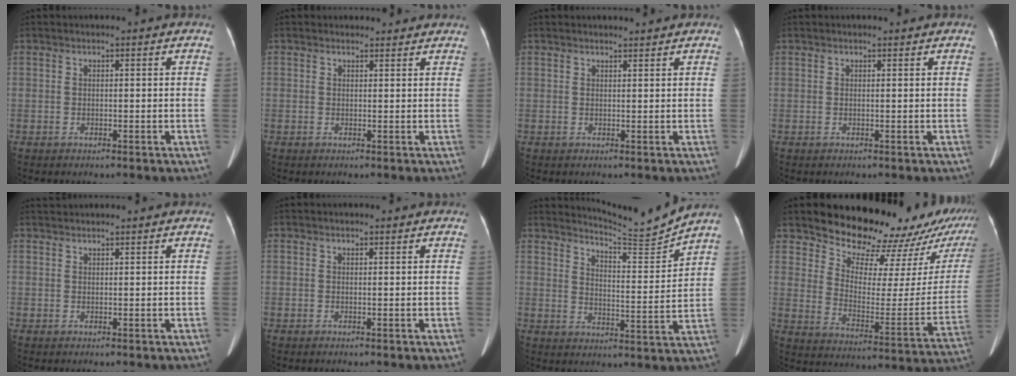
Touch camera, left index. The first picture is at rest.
{"total": 2.7, "force": [2.0, 1.8, -0.4], "torque": [0.024, 0.006, 0.018]}
{"total": 2.2, "force": [2.2, 0.0, 0.4], "torque": [-0.003, -0.005, 0.027]}
{"total": 0.7, "force": [0.7, -0.1, 0.2], "torque": [-0.007, -0.008, 0.009]}
{"total": 3.2, "force": [3.1, 0.0, 0.8], "torque": [-0.008, 0.024, 0.050]}
{"total": 1.1, "force": [1.0, 0.4, 0.3], "torque": [-0.008, 0.000, 0.010]}
{"total": 9.1, "force": [8.7, -2.6, 0.1], "torque": [-0.019, -0.062, 0.141]}
{"total": 21.2, "force": [19.8, 4.7, 5.8], "torque": [-0.069, -0.110, 0.244]}